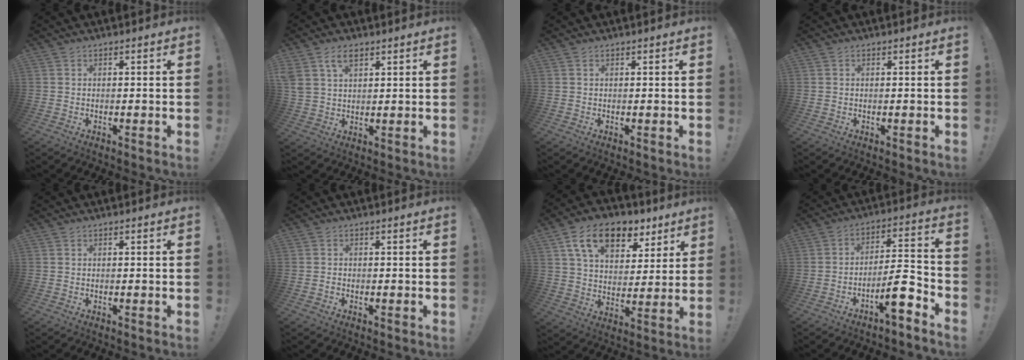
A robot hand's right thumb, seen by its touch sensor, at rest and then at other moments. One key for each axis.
{"total": 6.7, "fx": 3.7, "fy": 4.0, "fz": 4.0, "tx": -0.068, "ty": -0.004, "tz": 0.071}
{"total": 0.0}
{"total": 0.0}
{"total": 0.0}
{"total": 0.7, "fx": -0.7, "fy": 0.2, "fz": 0.1, "tx": -0.008, "ty": 0.003, "tz": -0.011}
{"total": 16.2, "fx": 9.1, "fy": 9.8, "fz": 9.2, "tx": -0.147, "ty": -0.039, "tz": 0.164}
{"total": 10.5, "fx": -6.2, "fy": 2.6, "fz": 8.1, "tx": -0.125, "ty": 0.034, "tz": -0.106}